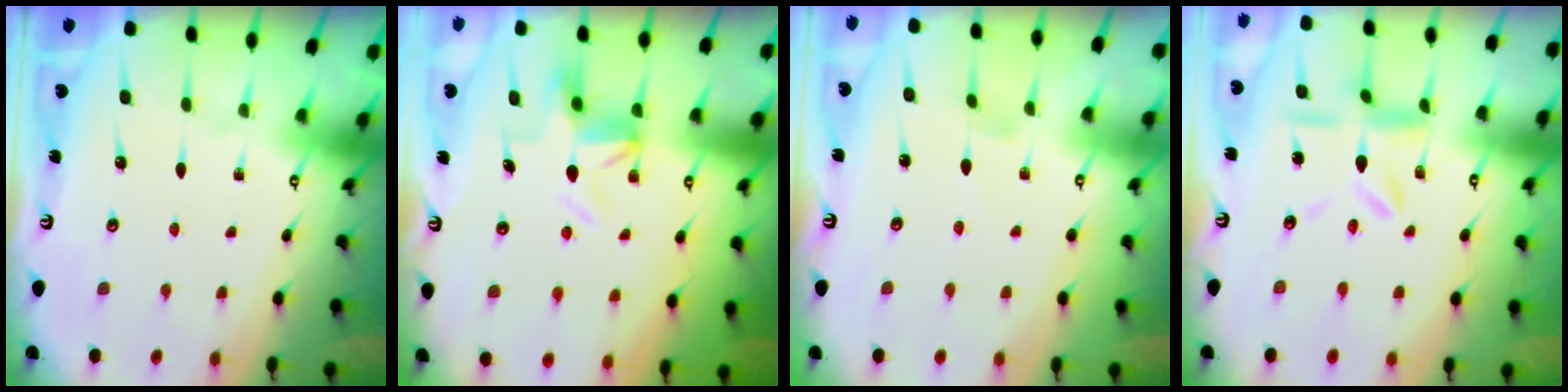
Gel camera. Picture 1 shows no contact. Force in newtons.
{"total": 6.3, "press": 6.3, "slide": 0.2}
{"total": 0.0}
{"total": 7.3, "press": 7.2, "slide": 0.8}